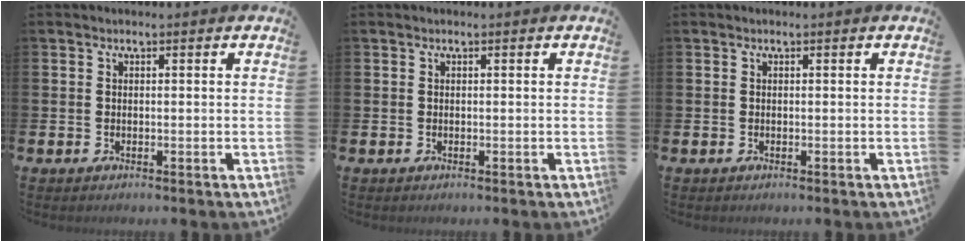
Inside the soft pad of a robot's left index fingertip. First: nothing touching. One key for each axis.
{"total": 0.0}
{"total": 0.0}